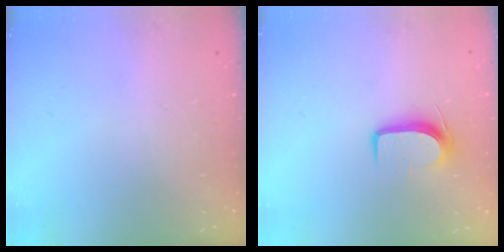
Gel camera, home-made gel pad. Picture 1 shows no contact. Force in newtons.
{"total": 8.0, "press": 8.0, "slide": 0.9}